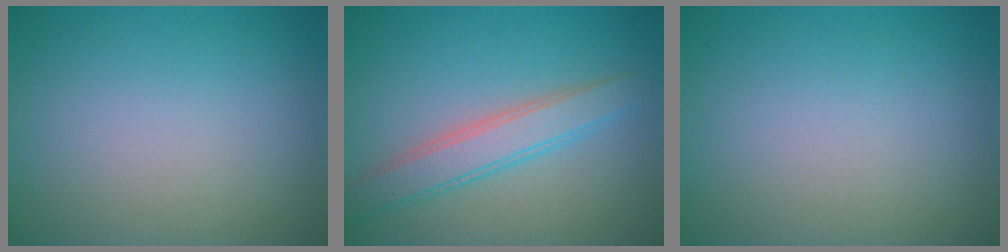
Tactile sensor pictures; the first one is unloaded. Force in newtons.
{"total": 3.6, "press": 3.5, "slide": 0.2}
{"total": 0.0}